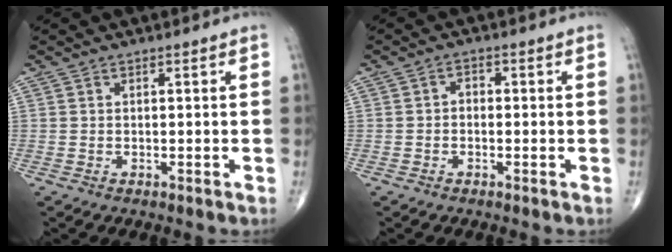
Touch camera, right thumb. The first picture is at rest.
{"total": 1.8, "force": [-0.4, 1.3, 1.1], "torque": [-0.006, 0.010, -0.013]}